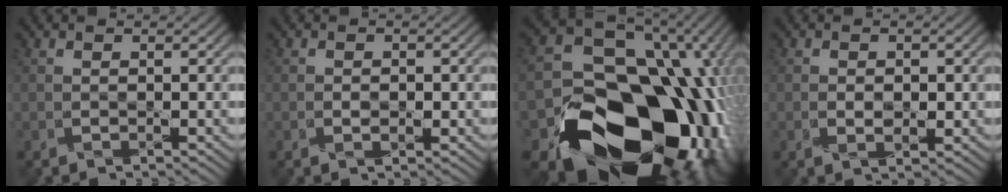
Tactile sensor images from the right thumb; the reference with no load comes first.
{"total": 1.2, "force": [-0.3, 0.7, 0.8], "torque": [-0.015, -0.004, -0.004]}
{"total": 22.5, "force": [-6.5, 17.3, 12.9], "torque": [-0.235, -0.094, -0.068]}
{"total": 1.8, "force": [-0.2, 1.2, 1.3], "torque": [-0.027, -0.005, 0.000]}